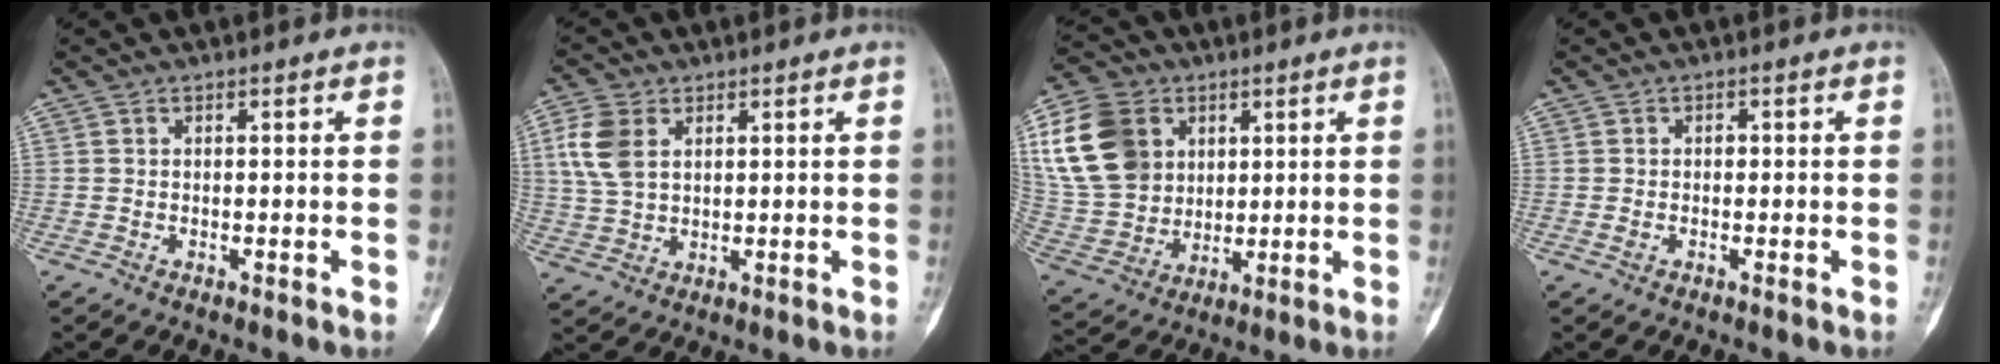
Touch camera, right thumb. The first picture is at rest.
{"total": 8.0, "force": [2.7, 5.3, 5.4], "torque": [-0.115, -0.001, 0.059]}
{"total": 17.8, "force": [5.8, 13.8, 9.6], "torque": [-0.181, -0.001, 0.117]}
{"total": 1.4, "force": [-0.2, 0.9, 1.0], "torque": [-0.015, 0.005, -0.005]}